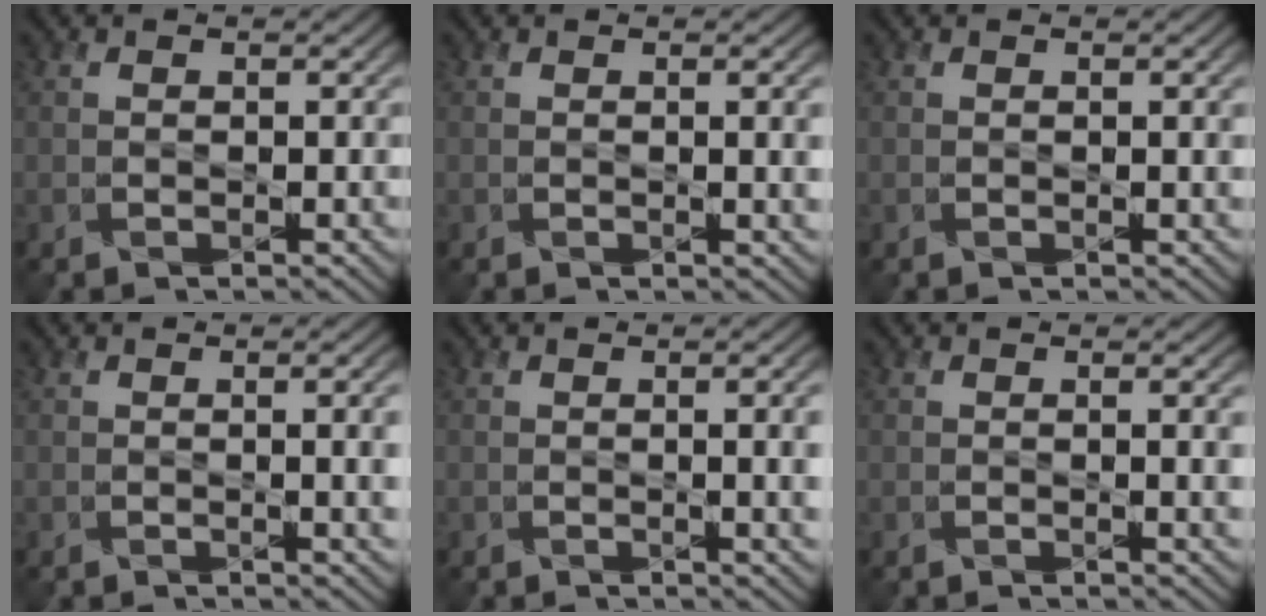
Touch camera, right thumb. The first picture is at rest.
{"total": 2.6, "force": [0.1, 0.4, 2.5], "torque": [-0.036, 0.002, 0.002]}
{"total": 1.3, "force": [0.2, 0.1, 1.2], "torque": [-0.017, 0.000, 0.003]}
{"total": 4.1, "force": [-0.1, 1.0, 4.0], "torque": [-0.048, -0.001, 0.004]}
{"total": 4.8, "force": [-0.2, 1.3, 4.6], "torque": [-0.052, -0.002, 0.004]}
{"total": 2.2, "force": [0.1, 0.3, 2.2], "torque": [-0.033, 0.001, 0.002]}